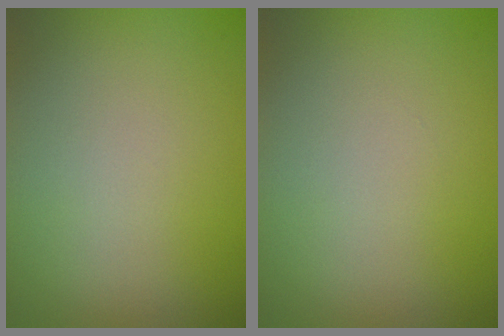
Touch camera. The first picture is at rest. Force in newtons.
{"total": 0.0}